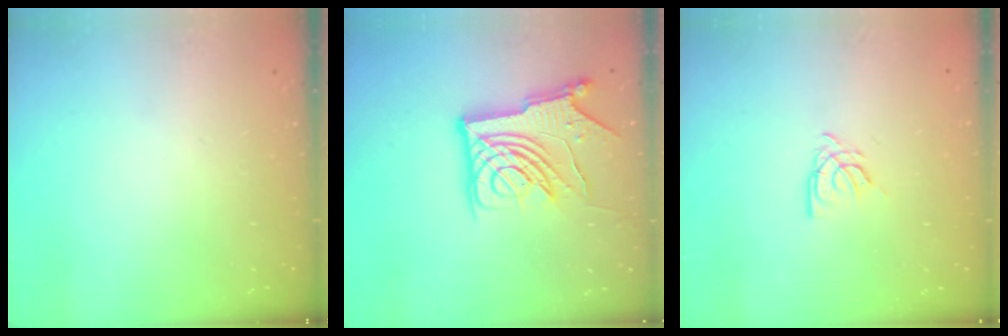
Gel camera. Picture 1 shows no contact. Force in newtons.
{"total": 14.9, "press": 14.8, "slide": 1.8}
{"total": 4.7, "press": 4.7, "slide": 0.3}